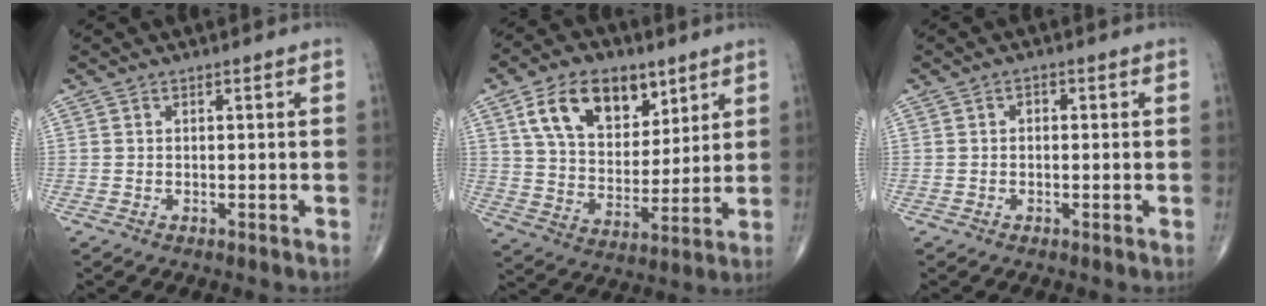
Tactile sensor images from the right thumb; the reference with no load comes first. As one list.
[{"total": 16.3, "force": [8.0, 10.0, 9.9], "torque": [-0.130, -0.031, 0.150]}, {"total": 1.3, "force": [0.1, 0.9, 0.9], "torque": [-0.006, 0.006, -0.003]}]